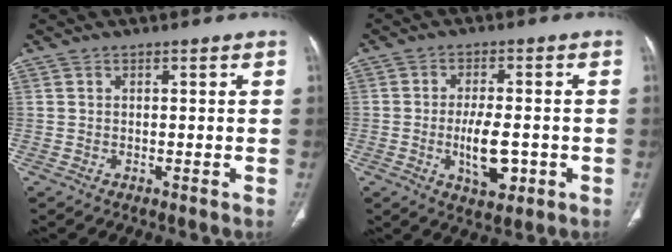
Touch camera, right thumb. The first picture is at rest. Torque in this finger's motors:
{"motor_torque": [3.32, 1.69, 1.39, -1.38, 0.59]}